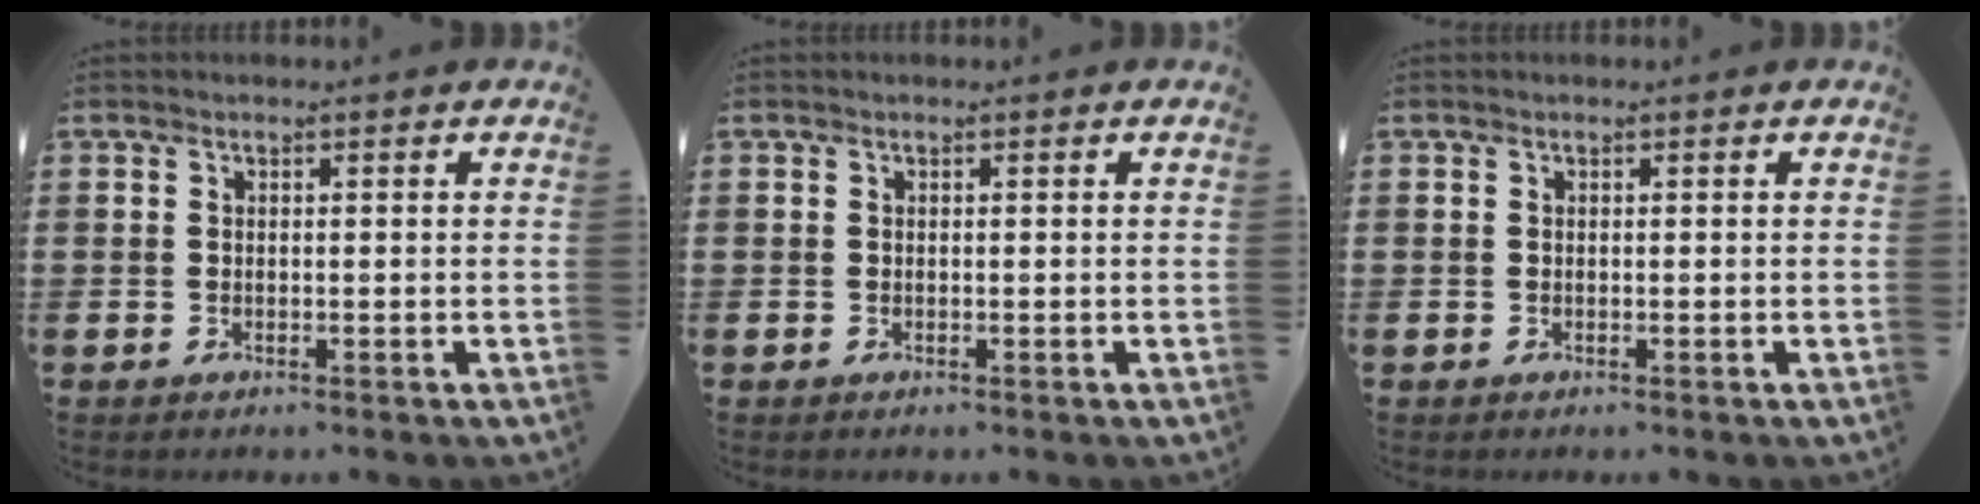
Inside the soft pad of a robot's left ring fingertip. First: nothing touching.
{"total": 0.0}
{"total": 0.0}